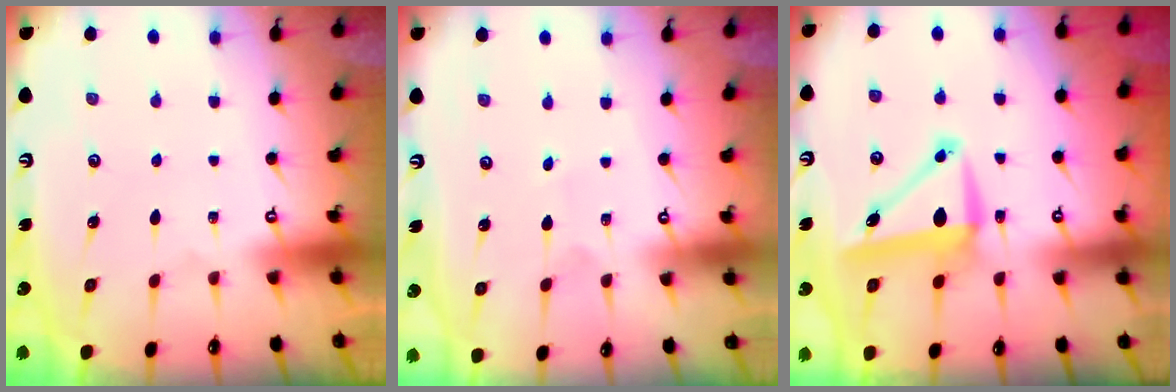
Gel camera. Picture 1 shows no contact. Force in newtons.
{"total": 1.0, "press": 1.0, "slide": 0.0}
{"total": 8.2, "press": 8.1, "slide": 1.0}